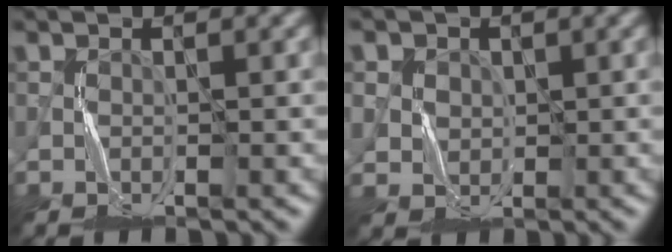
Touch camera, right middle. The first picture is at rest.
{"total": 3.1, "force": [1.1, 2.8, 0.8], "torque": [-0.036, 0.002, 0.028]}